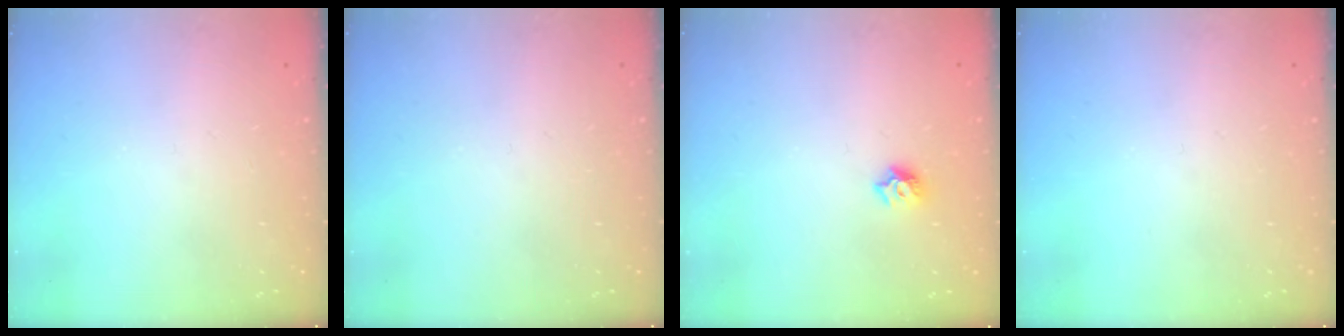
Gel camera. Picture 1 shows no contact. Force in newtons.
{"total": 0.0}
{"total": 6.9, "press": 6.8, "slide": 0.9}
{"total": 0.0}